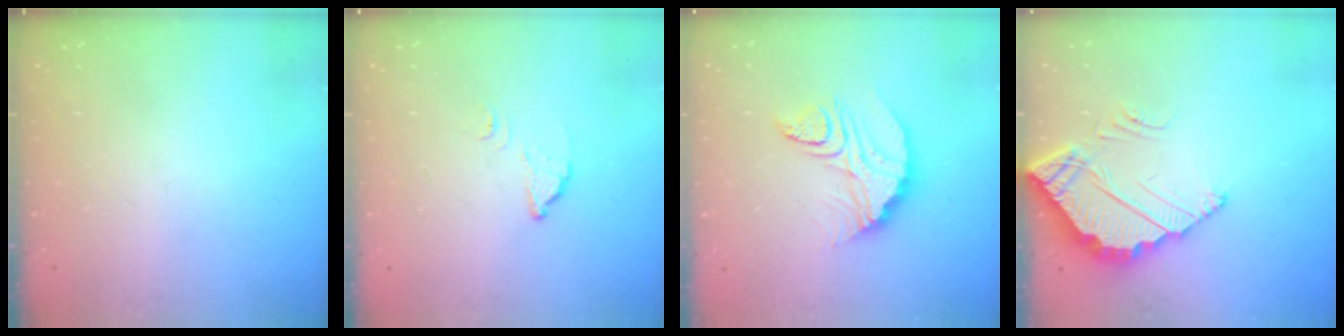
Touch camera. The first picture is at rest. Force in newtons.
{"total": 2.1, "press": 2.1, "slide": 0.1}
{"total": 12.4, "press": 12.4, "slide": 0.8}
{"total": 5.0, "press": 5.0, "slide": 0.2}